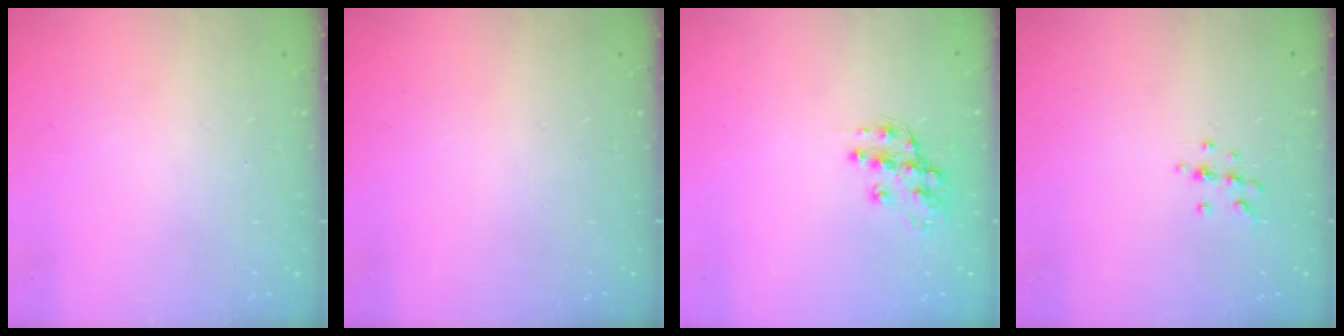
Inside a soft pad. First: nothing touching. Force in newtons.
{"total": 0.0}
{"total": 10.7, "press": 10.7, "slide": 0.6}
{"total": 6.5, "press": 6.2, "slide": 2.1}